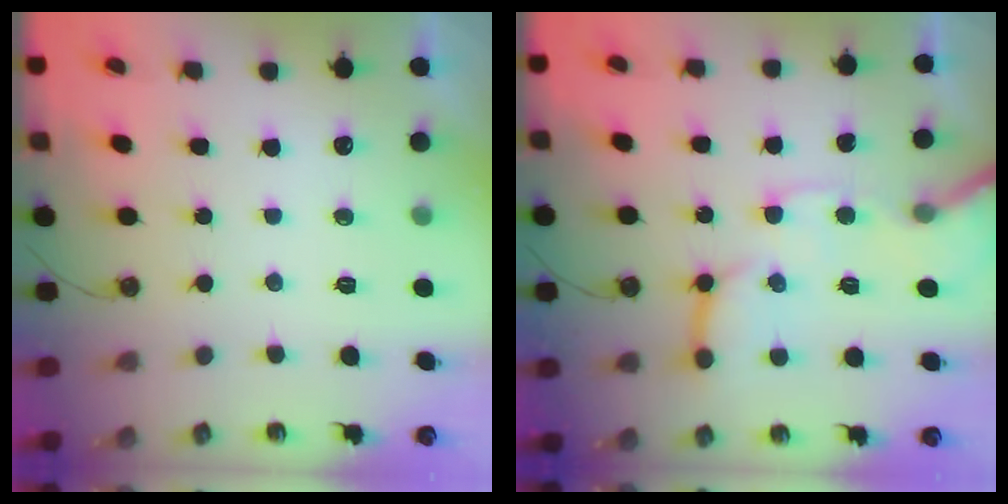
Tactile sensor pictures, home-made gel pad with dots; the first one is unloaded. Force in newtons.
{"total": 15.0, "press": 14.9, "slide": 2.1}